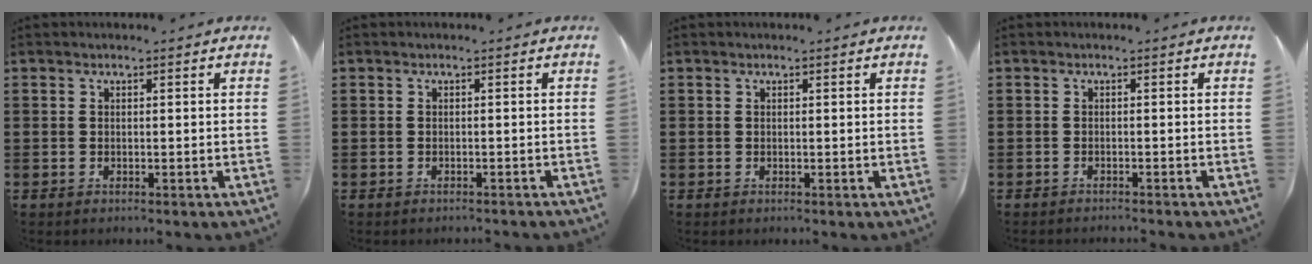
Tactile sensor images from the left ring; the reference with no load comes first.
{"total": 0.6, "force": [-0.6, 0.0, 0.1], "torque": [-0.004, -0.002, -0.011]}
{"total": 0.0}
{"total": 0.8, "force": [-0.8, -0.1, 0.1], "torque": [-0.004, 0.000, -0.016]}